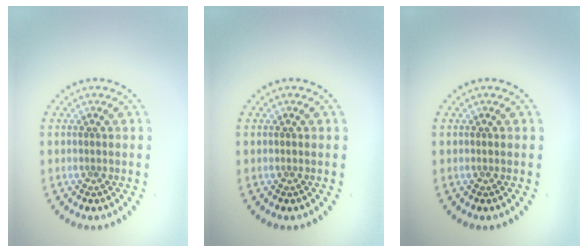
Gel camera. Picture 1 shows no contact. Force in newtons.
{"total": 0.0}
{"total": 0.0}